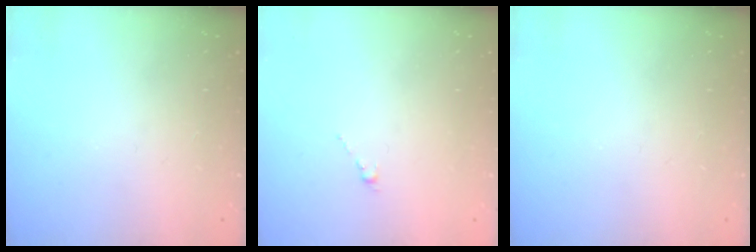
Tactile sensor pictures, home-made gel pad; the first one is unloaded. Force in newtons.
{"total": 0.0}
{"total": 0.0}